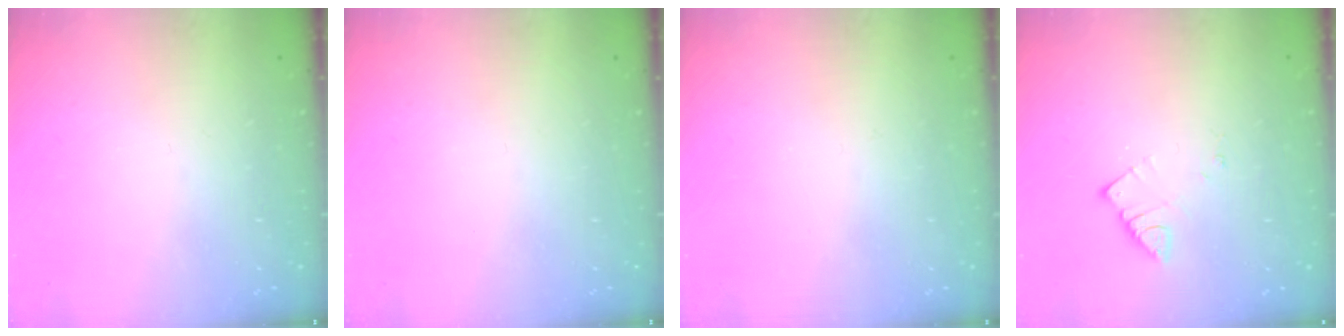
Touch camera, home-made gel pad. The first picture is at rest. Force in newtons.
{"total": 0.0}
{"total": 2.6, "press": 2.5, "slide": 0.3}
{"total": 2.7, "press": 2.7, "slide": 0.2}